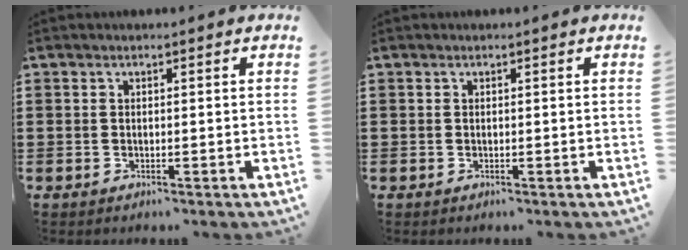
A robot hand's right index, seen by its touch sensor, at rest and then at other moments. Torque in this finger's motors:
{"motor_torque": [0.00, 0.00, 0.00, 0.00]}